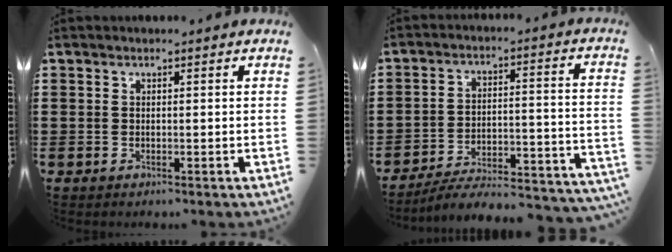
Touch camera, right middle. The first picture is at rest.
{"total": 5.6, "force": [-5.2, 0.3, 2.1], "torque": [-0.030, -0.009, -0.104]}